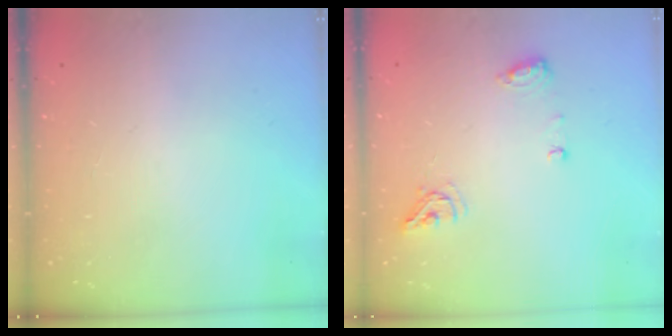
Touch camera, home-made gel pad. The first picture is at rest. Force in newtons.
{"total": 7.4, "press": 7.4, "slide": 1.0}